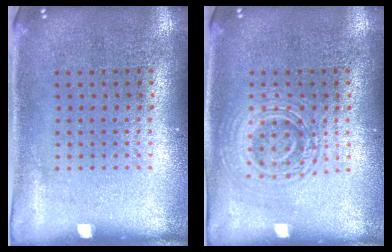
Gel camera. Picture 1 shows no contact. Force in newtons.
{"total": 1.8, "press": 1.7, "slide": 0.4}